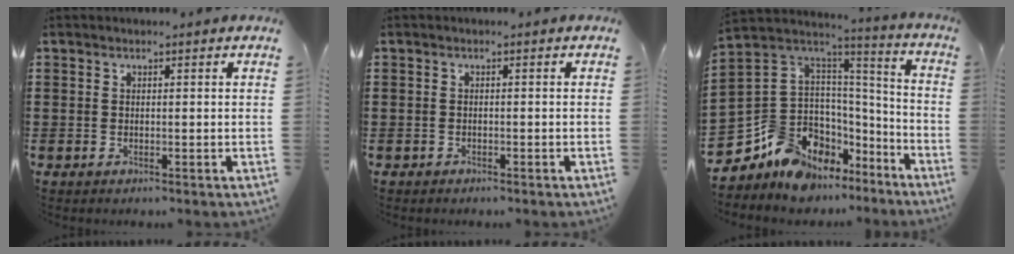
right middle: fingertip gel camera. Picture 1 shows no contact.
{"total": 0.7, "force": [-0.6, 0.4, 0.0], "torque": [-0.001, 0.003, -0.015]}
{"total": 10.6, "force": [-7.7, 6.7, 2.7], "torque": [-0.096, -0.004, -0.150]}